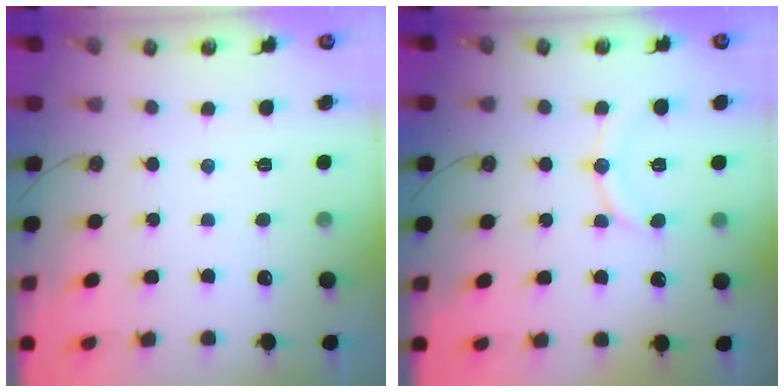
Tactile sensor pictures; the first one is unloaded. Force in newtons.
{"total": 9.3, "press": 9.3, "slide": 1.0}